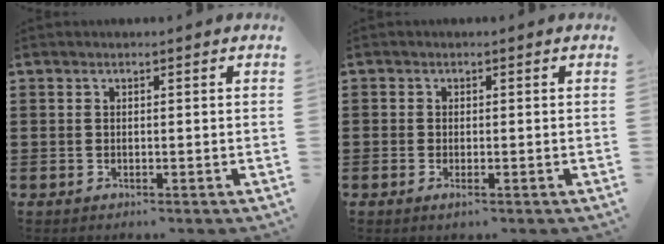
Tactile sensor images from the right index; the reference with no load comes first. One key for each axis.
{"total": 0.7, "fx": -0.3, "fy": 0.3, "fz": 0.6, "tx": -0.013, "ty": -0.004, "tz": -0.004}